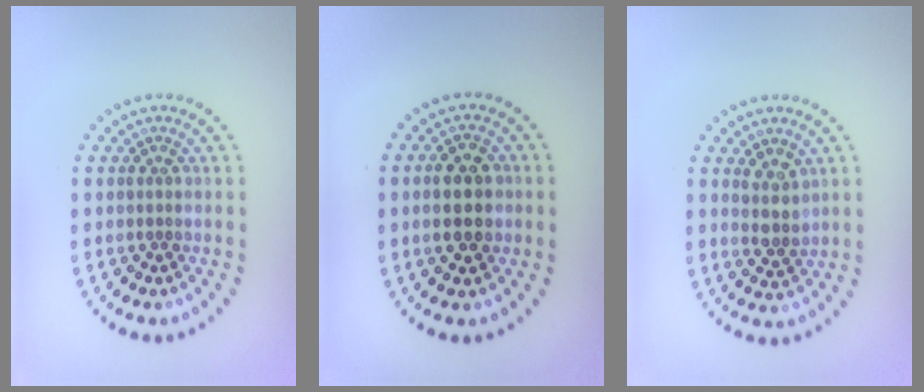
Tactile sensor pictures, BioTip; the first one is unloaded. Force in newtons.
{"total": 5.0, "press": 5.0, "slide": 0.2}
{"total": 2.2, "press": 2.0, "slide": 0.9}